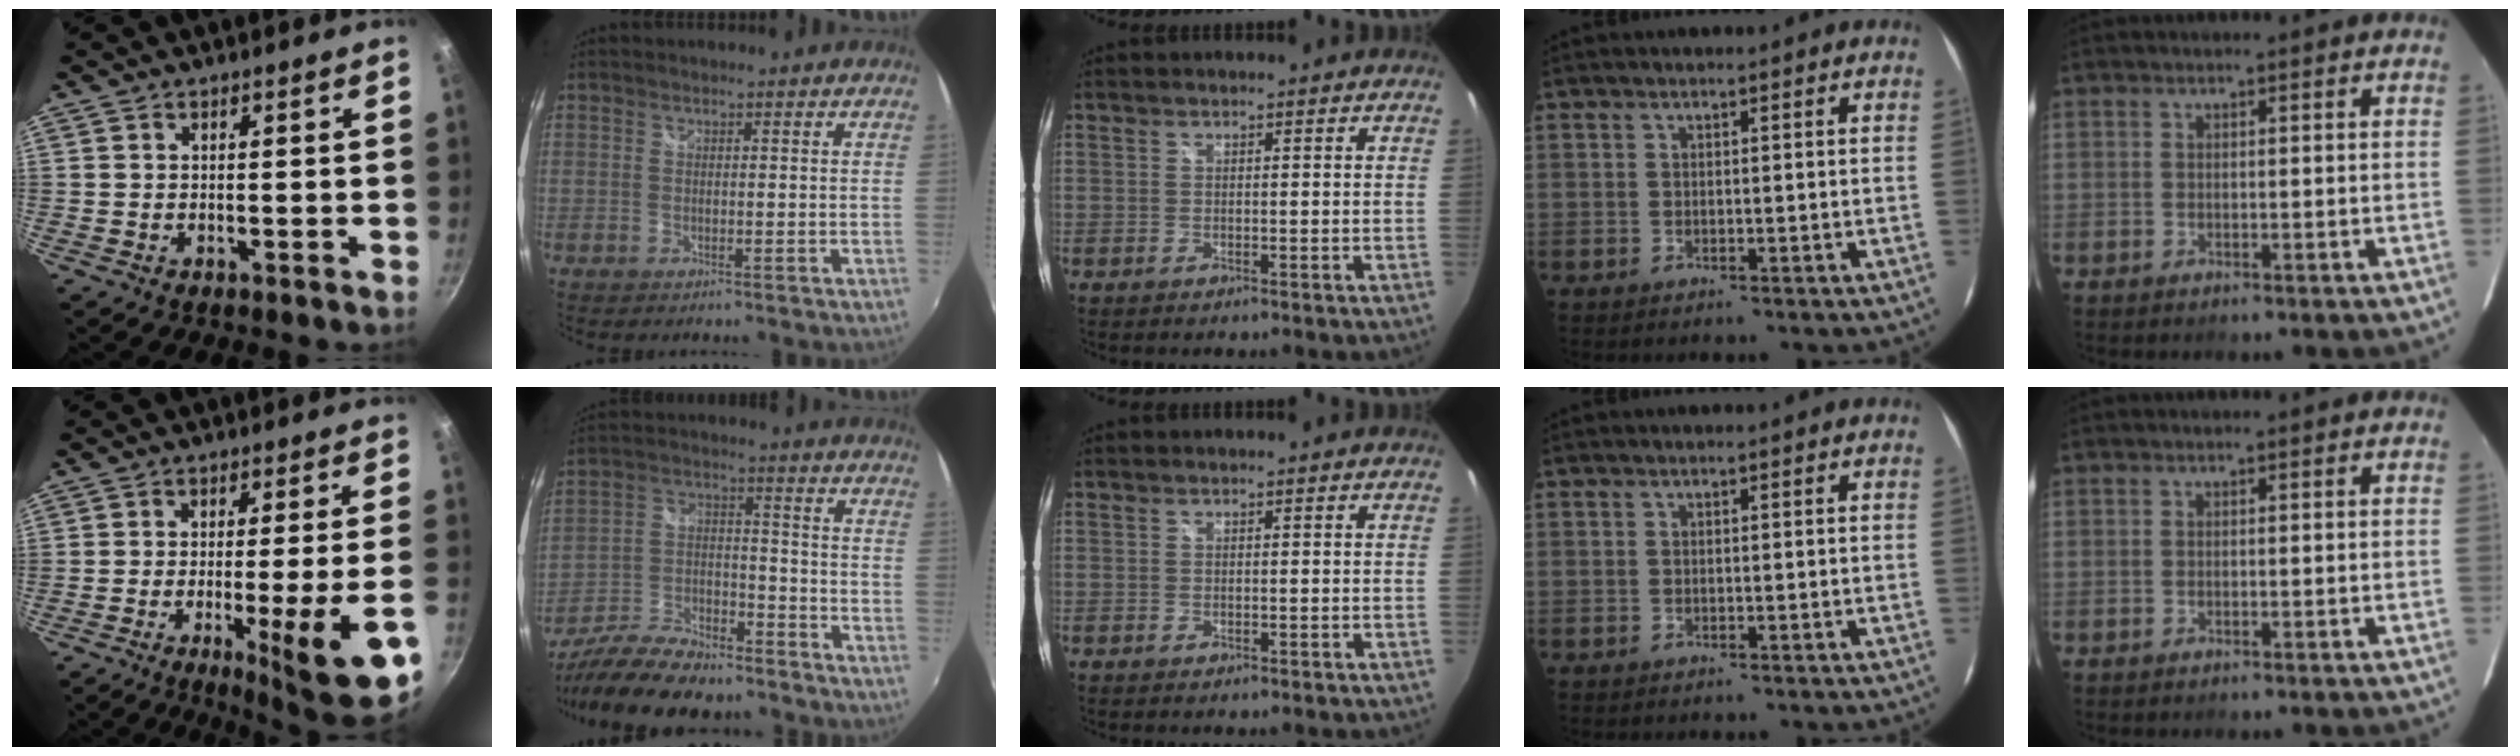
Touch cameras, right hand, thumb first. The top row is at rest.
{"thumb": {"total": 16.2, "force": [-5.9, 1.9, 14.9], "torque": [-0.194, 0.011, -0.077]}, "index": {"total": 18.4, "force": [-14.7, 6.2, 9.2], "torque": [-0.185, -0.015, -0.246]}}